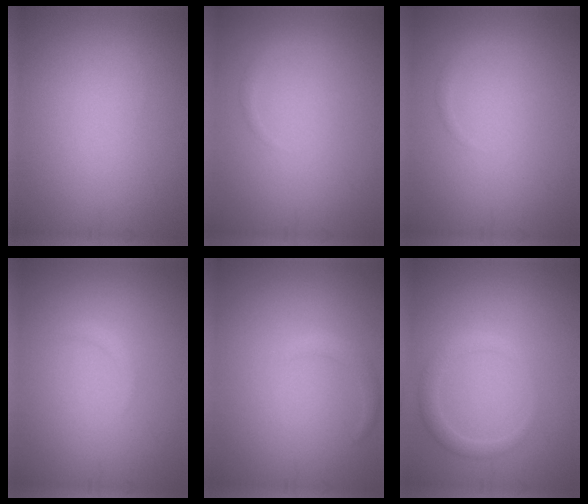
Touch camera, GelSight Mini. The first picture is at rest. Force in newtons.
{"total": 0.7, "press": 0.7, "slide": 0.0}
{"total": 0.7, "press": 0.7, "slide": 0.0}
{"total": 0.7, "press": 0.7, "slide": 0.1}
{"total": 1.2, "press": 1.2, "slide": 0.1}
{"total": 1.9, "press": 1.9, "slide": 0.1}